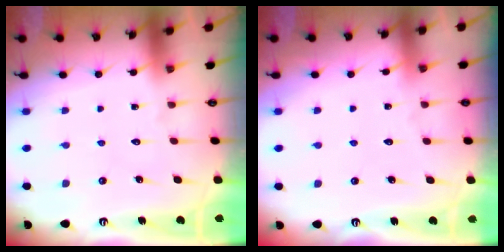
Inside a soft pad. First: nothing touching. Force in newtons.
{"total": 2.2, "press": 2.2, "slide": 0.3}